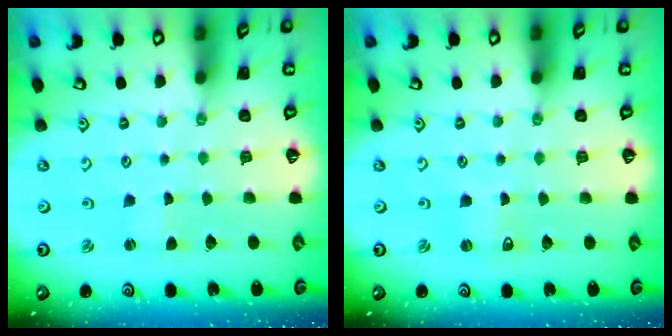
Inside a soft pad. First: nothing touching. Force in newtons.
{"total": 0.7, "press": 0.7, "slide": 0.0}